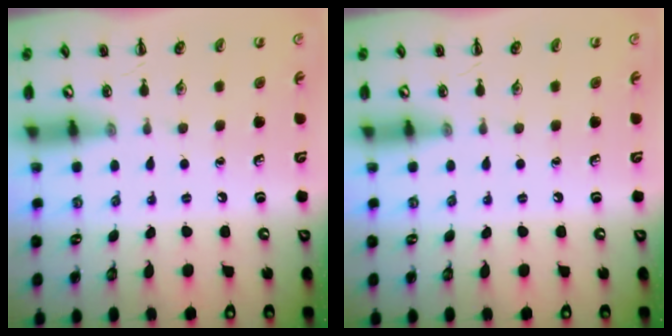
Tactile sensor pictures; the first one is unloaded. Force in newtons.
{"total": 0.0}